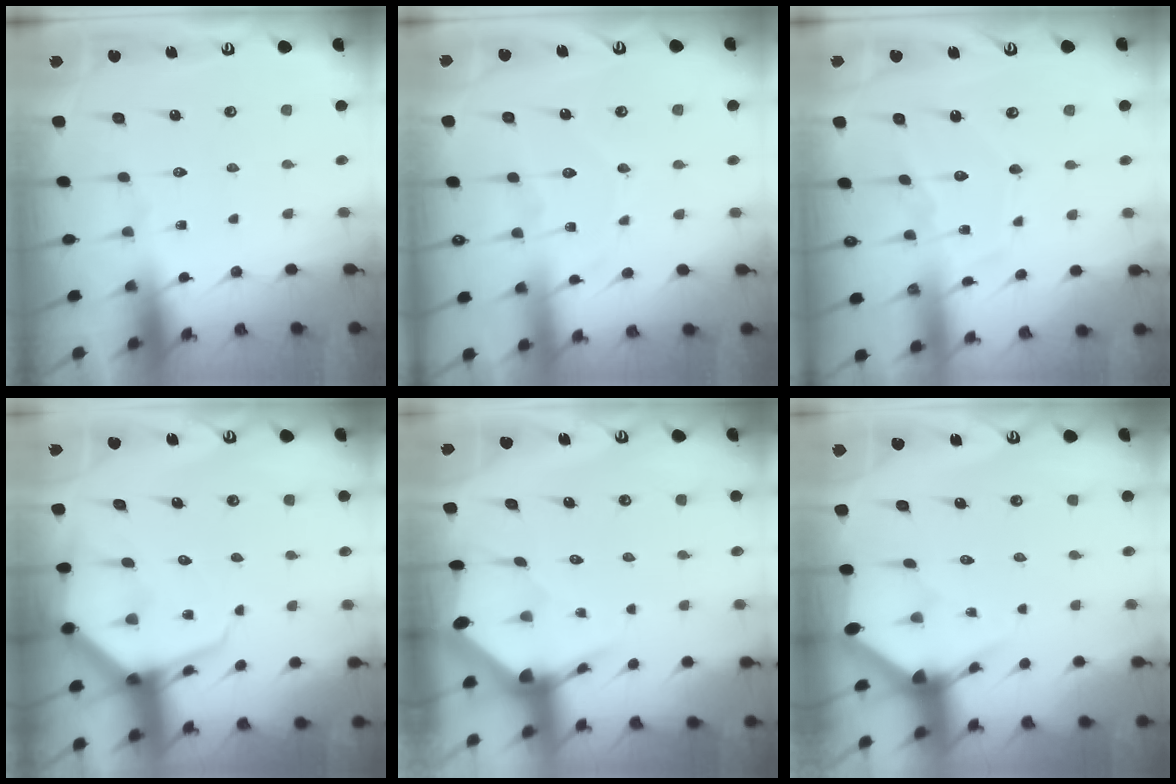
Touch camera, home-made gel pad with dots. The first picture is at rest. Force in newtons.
{"total": 6.6, "press": 6.6, "slide": 0.7}
{"total": 10.4, "press": 10.4, "slide": 0.5}
{"total": 7.6, "press": 7.6, "slide": 0.9}
{"total": 3.5, "press": 3.5, "slide": 0.4}
{"total": 3.4, "press": 3.4, "slide": 0.1}